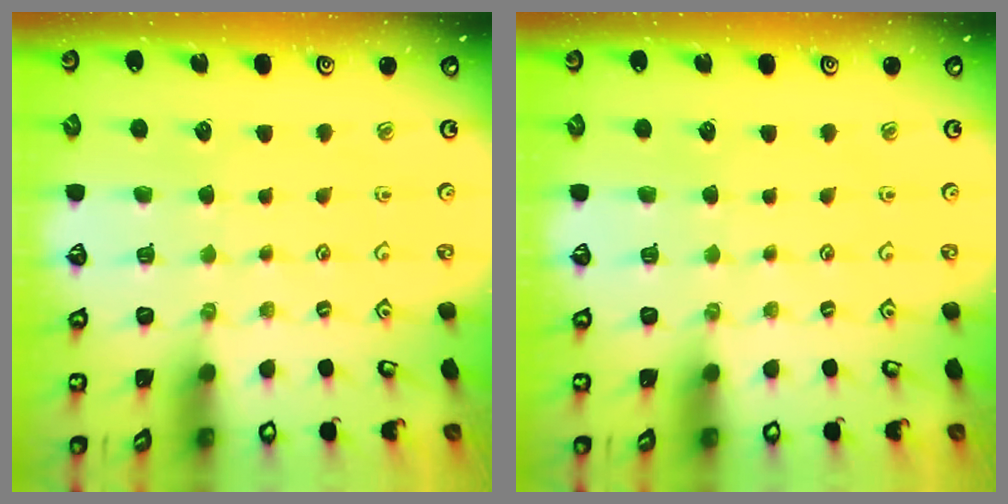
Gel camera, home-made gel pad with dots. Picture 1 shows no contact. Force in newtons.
{"total": 0.0}